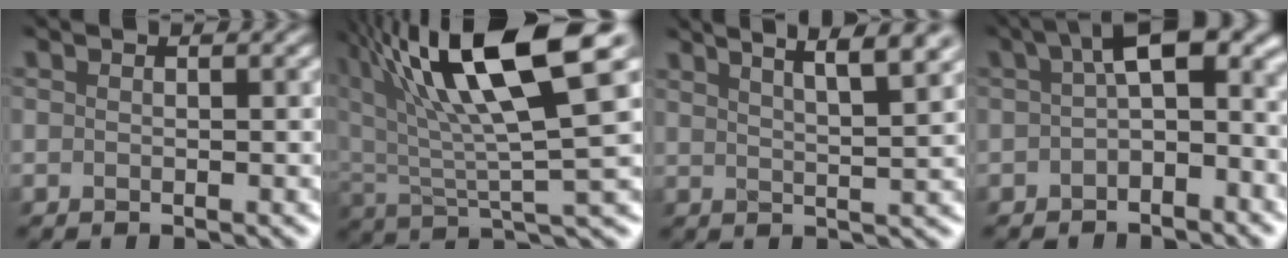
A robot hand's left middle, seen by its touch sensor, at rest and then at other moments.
{"total": 12.4, "force": [5.8, 3.3, 10.5], "torque": [-0.193, 0.018, 0.103]}
{"total": 8.6, "force": [5.7, 2.4, 6.1], "torque": [-0.045, 0.038, 0.046]}
{"total": 5.9, "force": [0.1, 2.7, 5.2], "torque": [-0.068, 0.018, -0.008]}